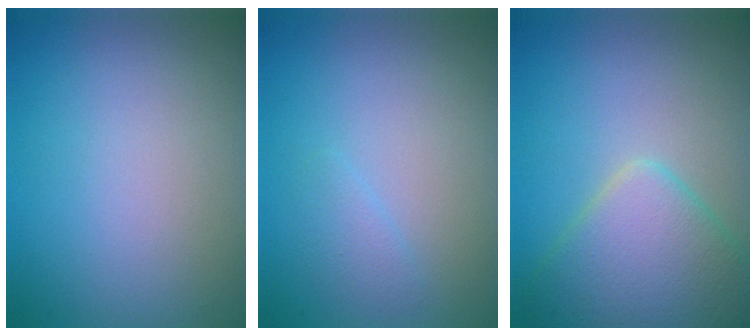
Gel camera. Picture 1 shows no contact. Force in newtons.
{"total": 1.1, "press": 1.1, "slide": 0.1}
{"total": 5.7, "press": 5.7, "slide": 0.3}